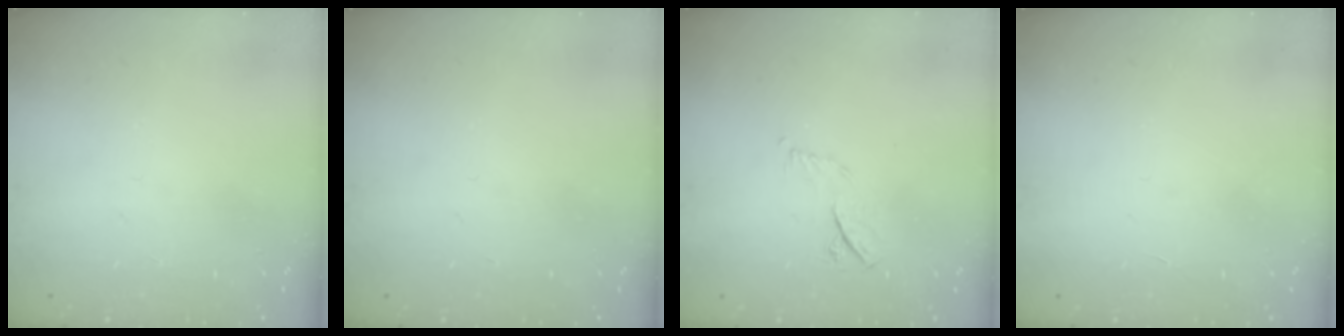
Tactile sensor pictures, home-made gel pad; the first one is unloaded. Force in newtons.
{"total": 0.0}
{"total": 5.2, "press": 5.1, "slide": 0.8}
{"total": 1.6, "press": 1.6, "slide": 0.1}